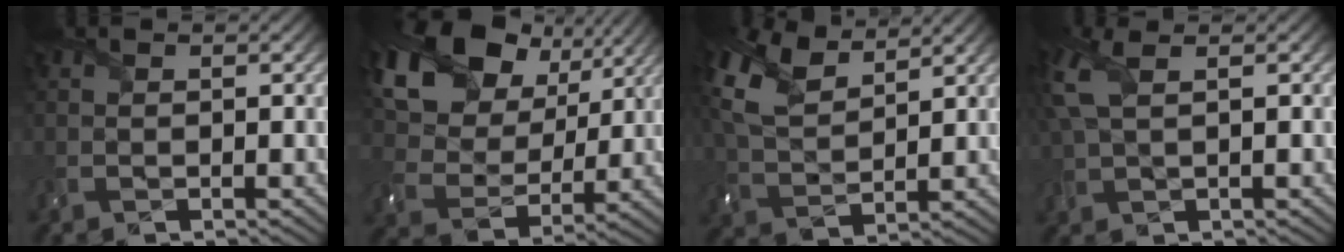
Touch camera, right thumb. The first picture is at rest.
{"total": 20.6, "force": [10.7, 14.1, 10.5], "torque": [-0.269, 0.054, 0.227]}
{"total": 9.2, "force": [5.5, 4.5, 5.9], "torque": [-0.169, 0.020, 0.114]}
{"total": 4.8, "force": [1.8, 1.9, 4.1], "torque": [-0.116, 0.016, 0.032]}